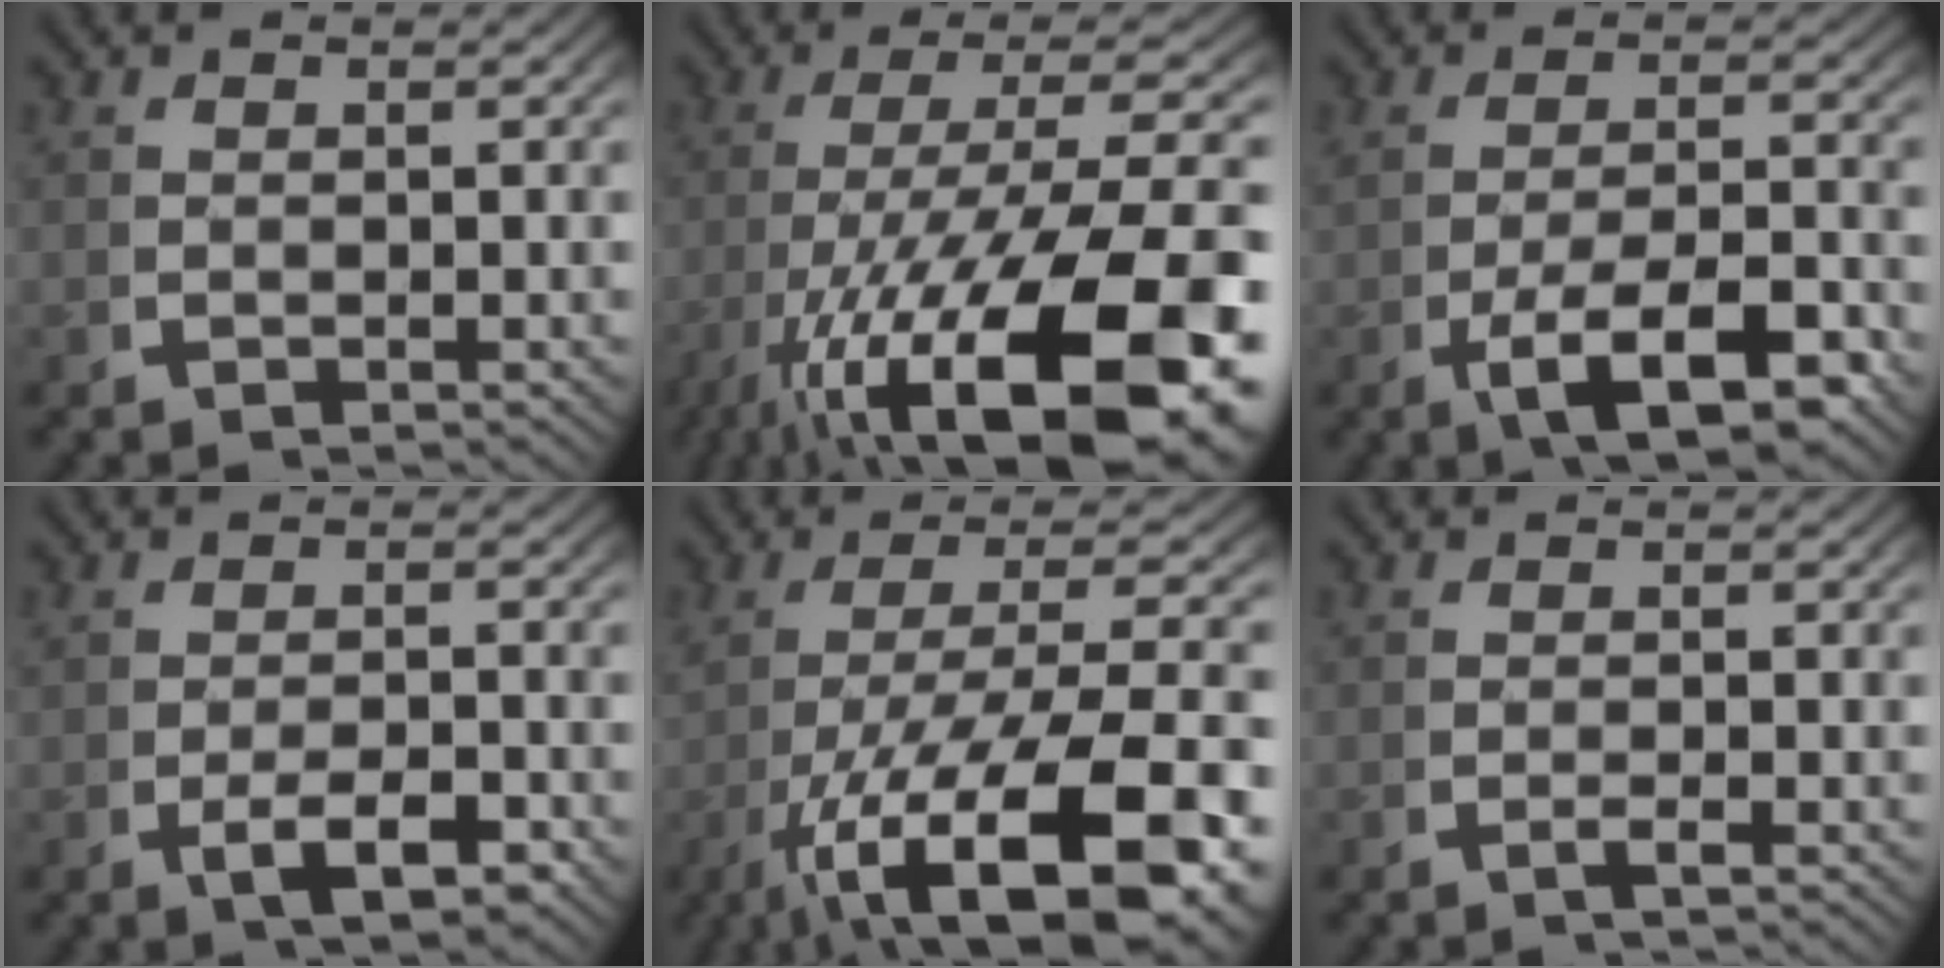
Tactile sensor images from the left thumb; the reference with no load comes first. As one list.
[{"total": 16.3, "force": [-5.4, 7.7, 13.3], "torque": [-0.258, -0.055, -0.045]}, {"total": 7.2, "force": [-2.3, 2.4, 6.4], "torque": [-0.117, -0.013, -0.021]}, {"total": 3.3, "force": [-0.9, 1.2, 3.0], "torque": [-0.049, 0.000, -0.013]}, {"total": 13.3, "force": [-4.0, 5.7, 11.3], "torque": [-0.217, -0.039, -0.029]}, {"total": 1.5, "force": [-0.4, -0.2, 1.4], "torque": [-0.018, 0.006, -0.011]}]